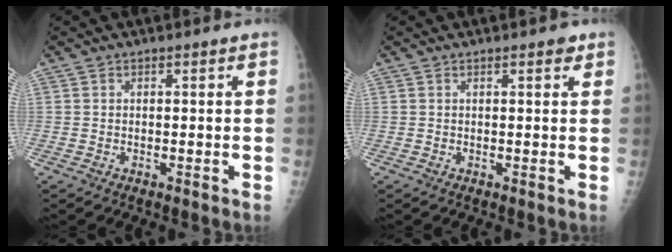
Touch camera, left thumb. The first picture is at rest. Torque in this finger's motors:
{"motor_torque": [0.51, 0.29, 0.24, -0.27, 0.00]}